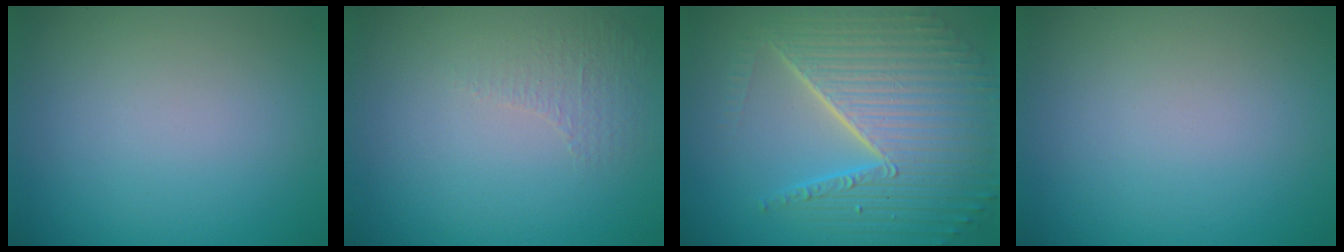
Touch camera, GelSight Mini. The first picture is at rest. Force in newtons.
{"total": 0.9, "press": 0.5, "slide": 0.8}
{"total": 9.5, "press": 6.0, "slide": 7.4}
{"total": 0.0}